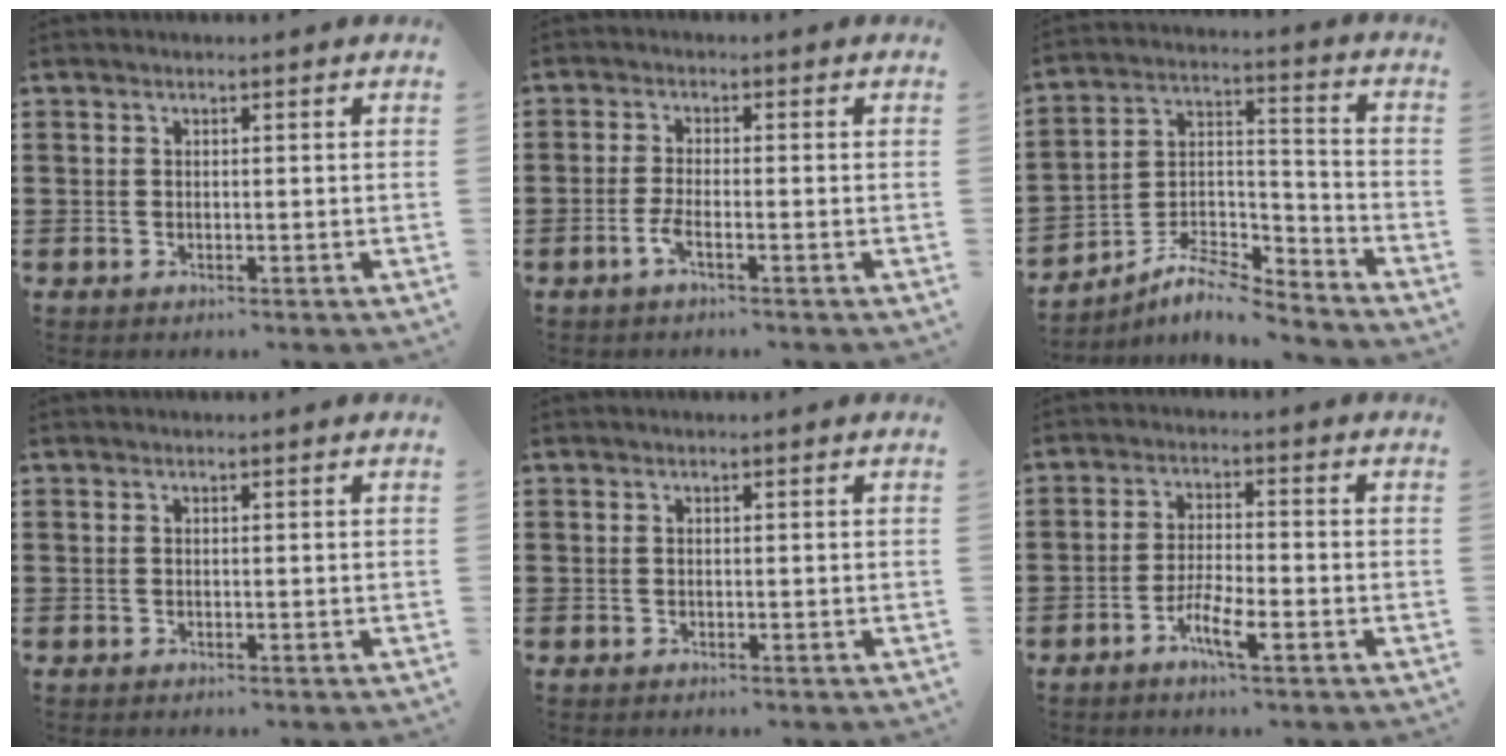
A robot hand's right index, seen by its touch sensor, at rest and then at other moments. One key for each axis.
{"total": 2.7, "fx": -1.4, "fy": 0.3, "fz": 2.3, "tx": -0.061, "ty": -0.009, "tz": -0.032}
{"total": 7.4, "fx": -6.9, "fy": 1.3, "fz": 2.5, "tx": -0.057, "ty": 0.002, "tz": -0.136}
{"total": 0.0}
{"total": 0.0}
{"total": 4.9, "fx": -2.7, "fy": 1.0, "fz": 4.0, "tx": -0.079, "ty": 0.000, "tz": -0.051}